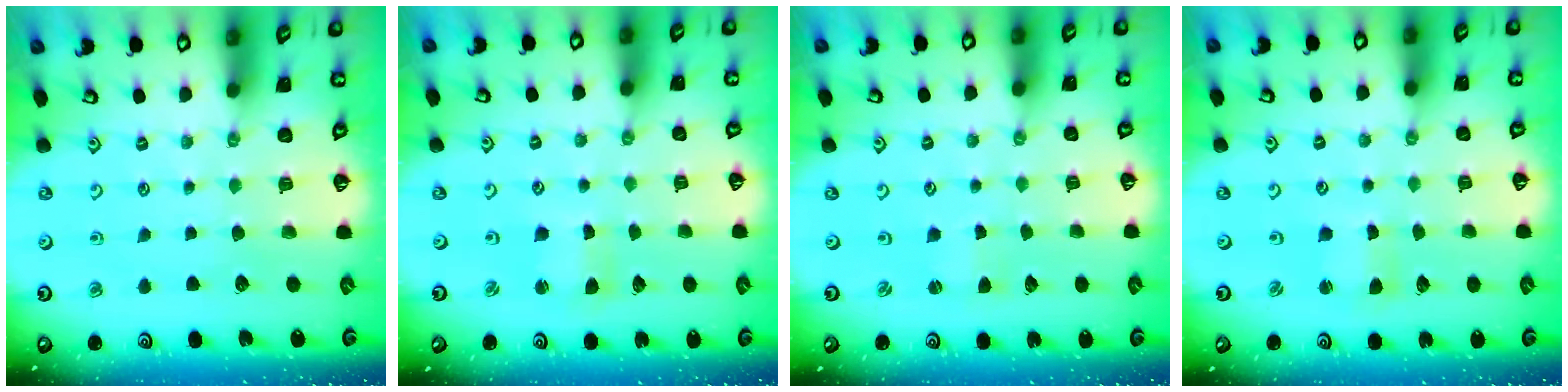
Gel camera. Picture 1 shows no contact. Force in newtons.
{"total": 2.1, "press": 2.1, "slide": 0.3}
{"total": 1.4, "press": 1.3, "slide": 0.3}
{"total": 1.6, "press": 1.6, "slide": 0.3}